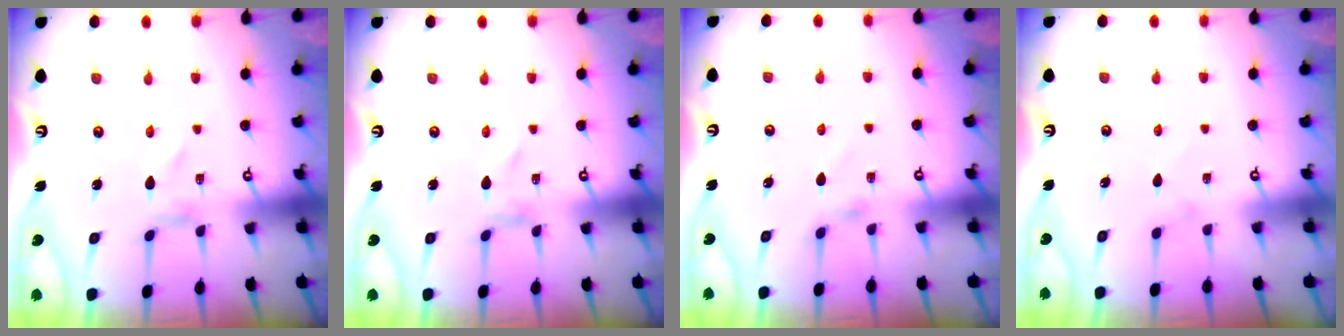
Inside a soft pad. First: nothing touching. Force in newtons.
{"total": 0.0}
{"total": 3.0, "press": 2.9, "slide": 0.5}
{"total": 1.4, "press": 1.3, "slide": 0.3}